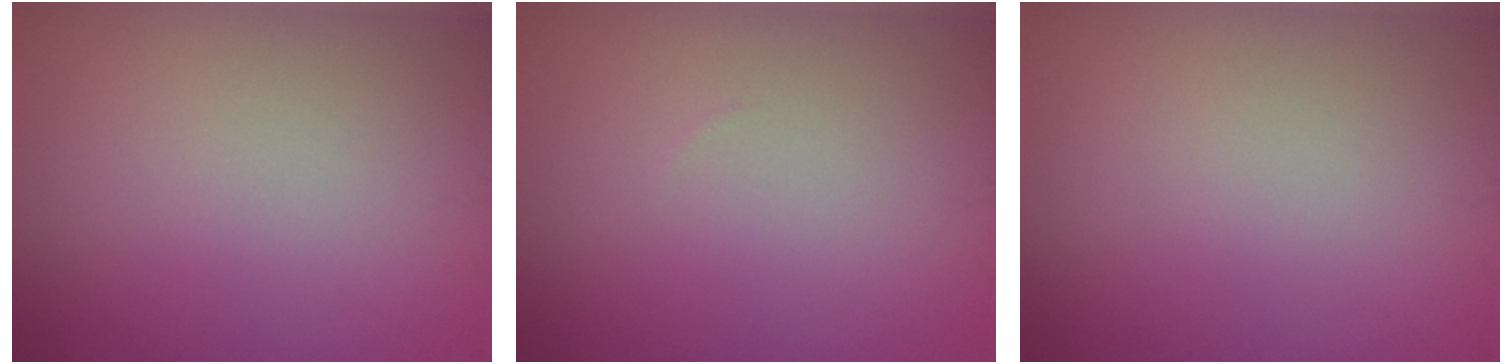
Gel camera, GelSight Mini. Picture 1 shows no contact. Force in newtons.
{"total": 0.0}
{"total": 0.0}